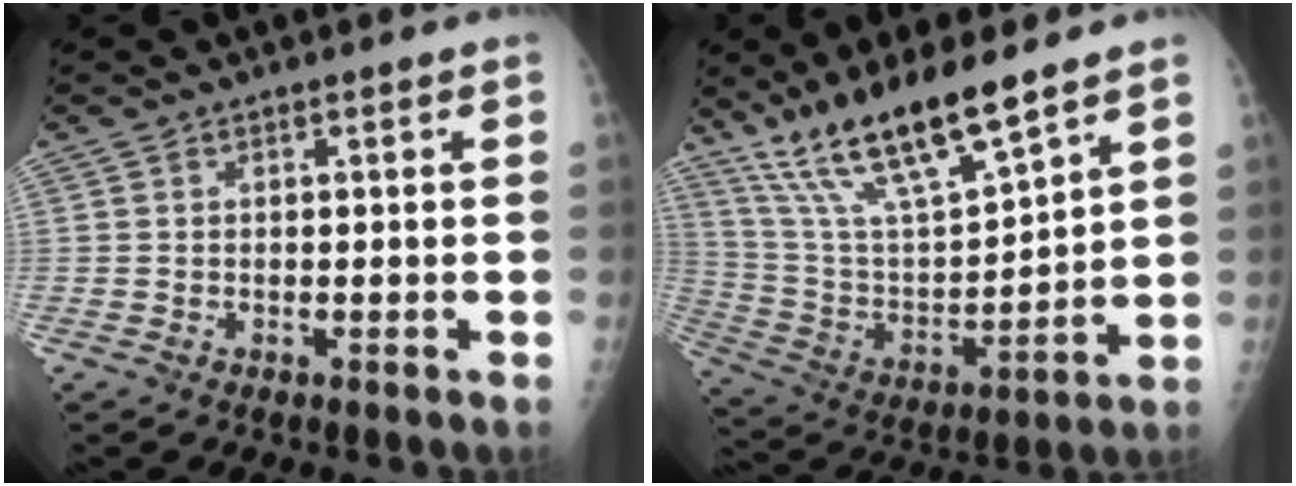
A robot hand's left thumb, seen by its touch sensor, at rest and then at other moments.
{"total": 17.8, "force": [13.1, 3.4, 11.5], "torque": [-0.198, -0.060, 0.259]}